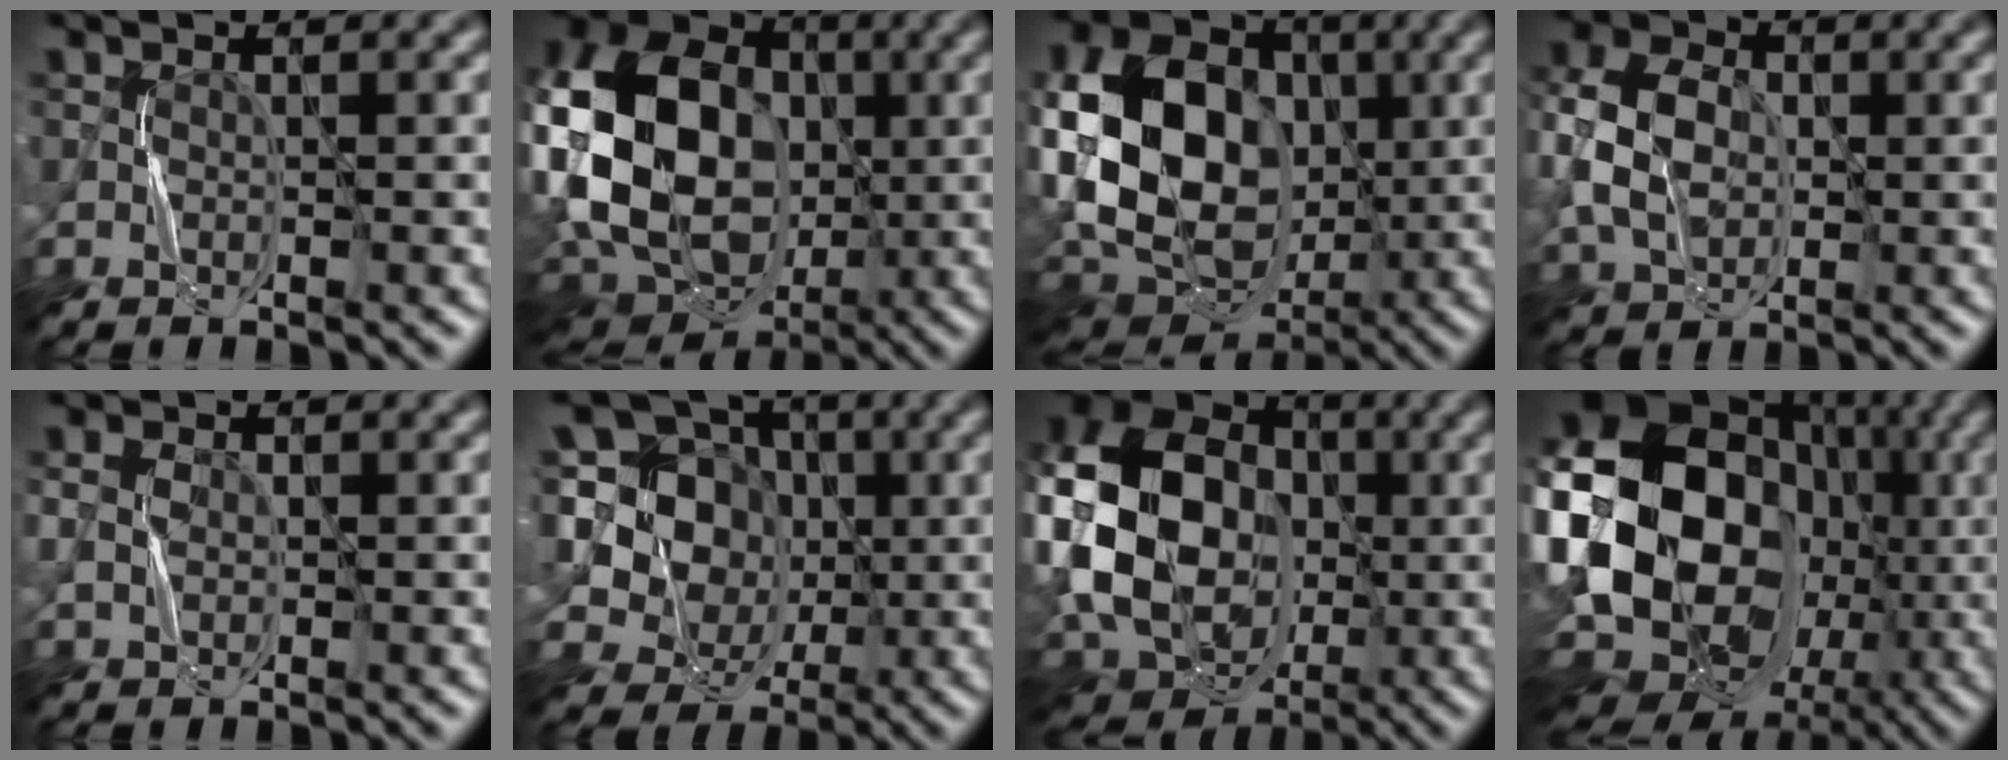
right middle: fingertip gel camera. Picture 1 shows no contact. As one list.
[{"total": 19.5, "force": [-0.7, 14.9, 12.6], "torque": [-0.264, 0.013, -0.028]}, {"total": 17.0, "force": [0.4, 12.8, 11.2], "torque": [-0.220, 0.007, 0.012]}, {"total": 7.6, "force": [-0.1, 5.8, 5.0], "torque": [-0.131, 0.011, -0.010]}, {"total": 1.8, "force": [0.1, 1.4, 1.1], "torque": [-0.026, 0.005, 0.001]}, {"total": 13.1, "force": [1.6, 11.6, 5.7], "torque": [-0.165, 0.043, 0.010]}, {"total": 20.2, "force": [-1.3, 15.8, 12.5], "torque": [-0.269, 0.010, -0.045]}, {"total": 22.5, "force": [-2.7, 17.0, 14.4], "torque": [-0.279, 0.005, -0.075]}]